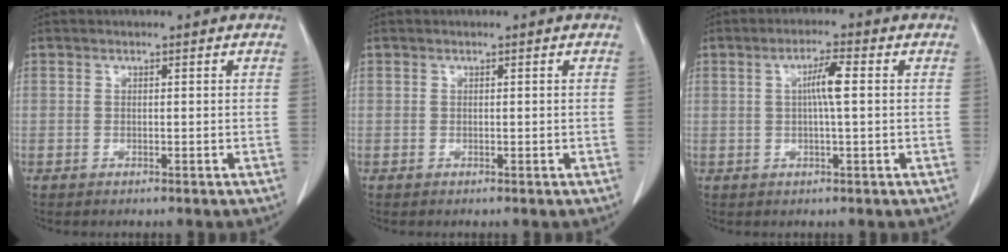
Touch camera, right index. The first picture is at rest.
{"total": 0.0}
{"total": 4.2, "force": [0.5, 0.0, 4.1], "torque": [-0.075, 0.005, 0.008]}